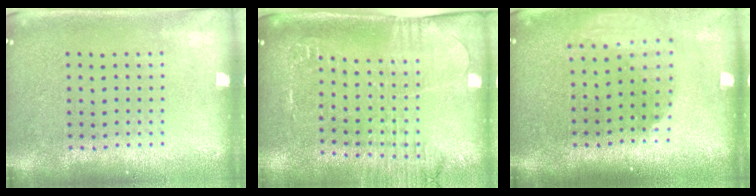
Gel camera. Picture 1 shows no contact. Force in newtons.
{"total": 1.9, "press": 1.9, "slide": 0.4}
{"total": 1.9, "press": 1.5, "slide": 1.2}